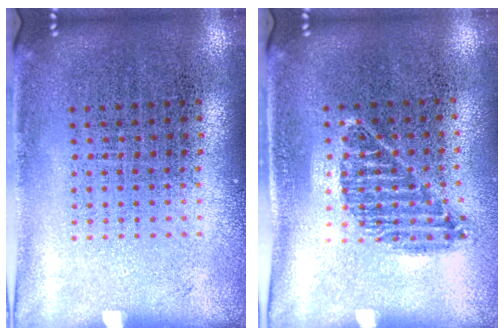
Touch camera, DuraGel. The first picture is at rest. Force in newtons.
{"total": 1.0, "press": 0.8, "slide": 0.5}